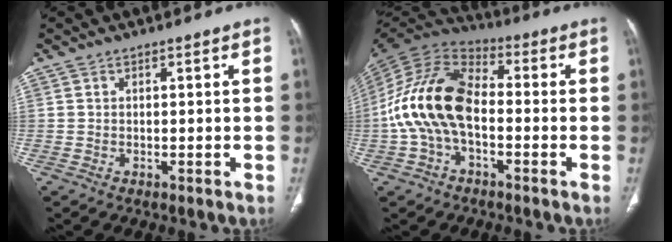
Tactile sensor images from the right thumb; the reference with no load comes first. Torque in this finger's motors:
{"motor_torque": [2.19, 2.82, 1.43, -1.34, 0.30]}